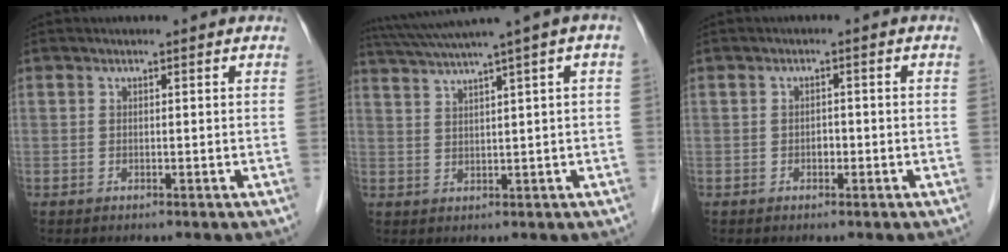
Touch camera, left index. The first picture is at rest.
{"total": 8.6, "force": [5.7, -1.4, 6.3], "torque": [-0.103, 0.031, 0.092]}
{"total": 1.2, "force": [-0.6, 0.8, 0.6], "torque": [-0.009, 0.000, -0.010]}